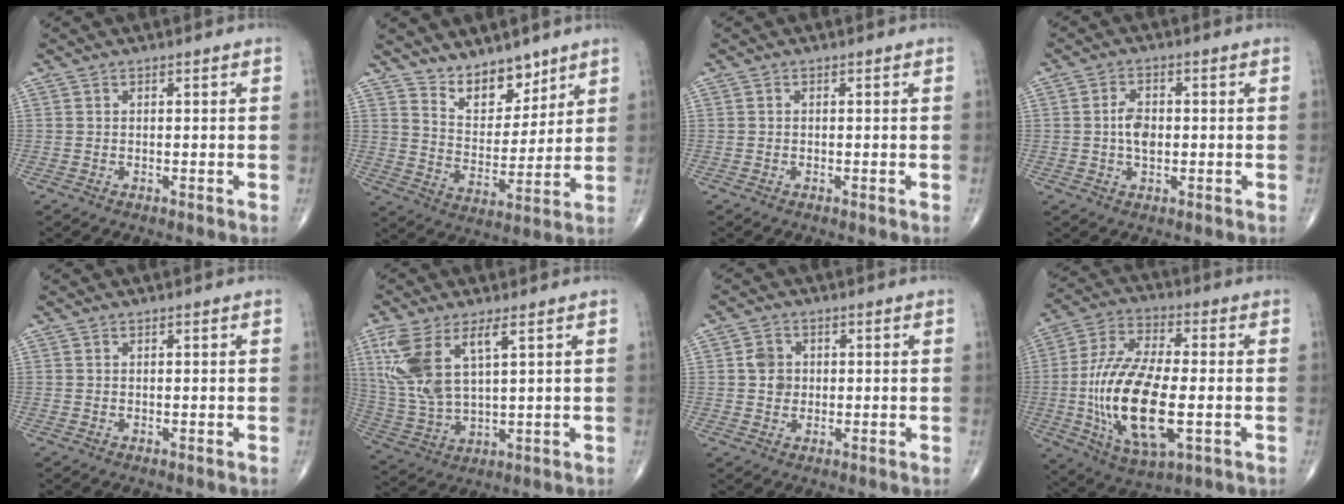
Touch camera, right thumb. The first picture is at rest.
{"total": 9.6, "force": [7.5, 4.7, 3.9], "torque": [-0.031, -0.061, 0.140]}
{"total": 0.0}
{"total": 4.5, "force": [0.0, 2.7, 3.6], "torque": [-0.061, 0.005, -0.003]}
{"total": 0.0}
{"total": 12.5, "force": [4.9, 4.9, 10.3], "torque": [-0.239, -0.016, 0.112]}
{"total": 3.7, "force": [0.4, 3.3, 1.8], "torque": [-0.013, 0.002, 0.006]}
{"total": 20.2, "force": [-3.2, 8.4, 18.0], "torque": [-0.366, 0.004, -0.050]}